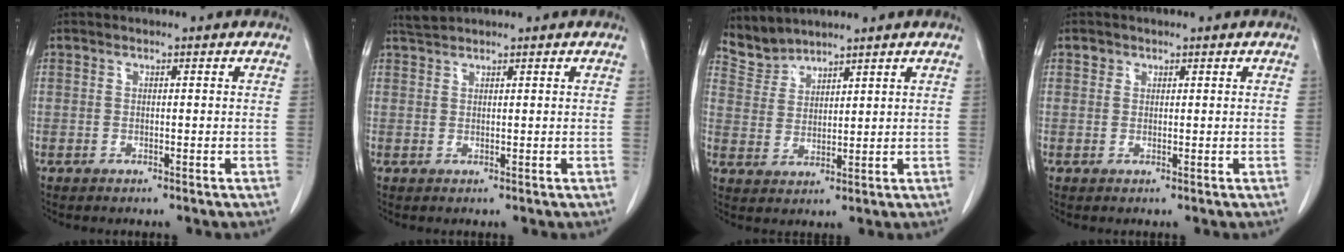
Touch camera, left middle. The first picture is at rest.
{"total": 1.5, "force": [1.5, -0.2, 0.0], "torque": [-0.007, 0.006, 0.036]}
{"total": 4.3, "force": [4.2, 0.6, -0.6], "torque": [0.007, 0.004, 0.095]}
{"total": 1.0, "force": [0.6, 0.8, 0.1], "torque": [0.009, -0.001, 0.005]}